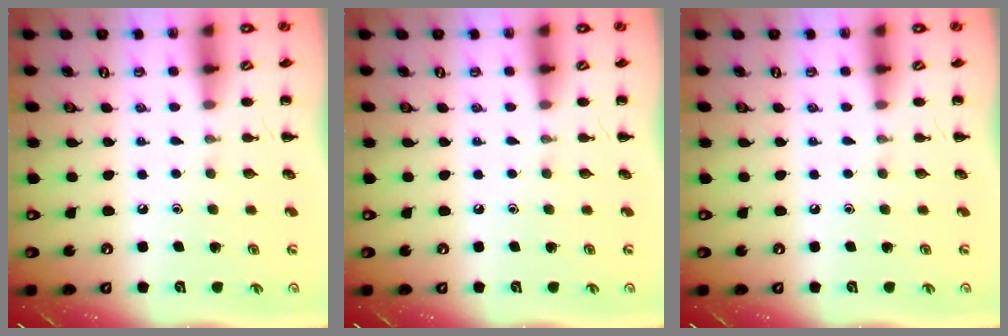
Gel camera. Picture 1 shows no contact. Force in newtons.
{"total": 0.0}
{"total": 0.0}